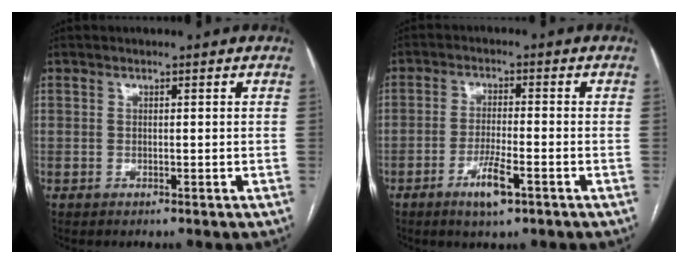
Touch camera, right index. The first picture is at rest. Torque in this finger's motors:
{"motor_torque": [0.50, 0.05, 0.20, 0.08]}